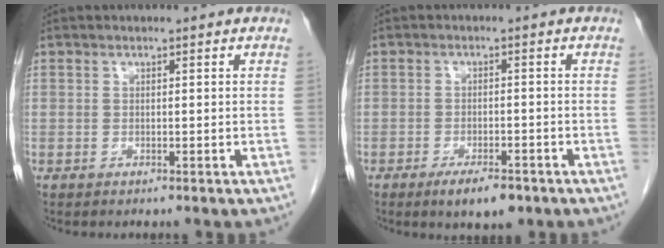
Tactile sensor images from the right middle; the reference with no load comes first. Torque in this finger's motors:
{"motor_torque": [0.69, -0.44, -0.01, 0.01]}